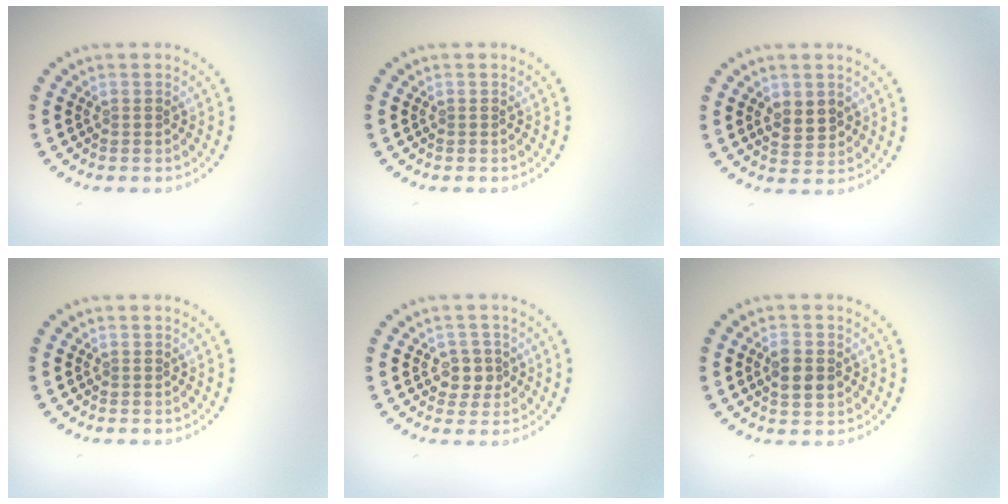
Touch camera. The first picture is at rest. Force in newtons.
{"total": 0.0}
{"total": 2.3, "press": 2.2, "slide": 0.3}
{"total": 0.0}
{"total": 2.0, "press": 1.9, "slide": 0.6}
{"total": 2.7, "press": 2.7, "slide": 0.3}